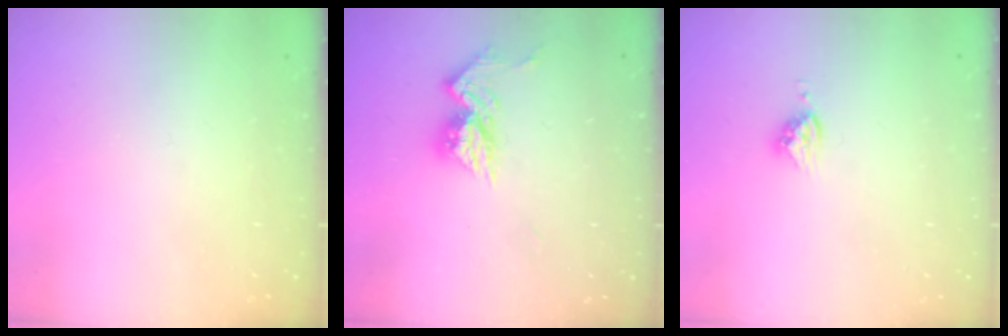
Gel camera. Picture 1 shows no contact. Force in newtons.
{"total": 10.8, "press": 10.8, "slide": 1.0}
{"total": 5.3, "press": 5.3, "slide": 0.3}